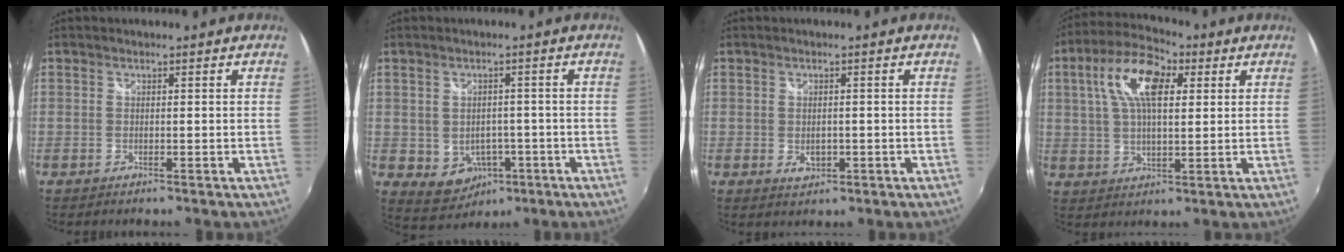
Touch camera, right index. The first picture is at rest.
{"total": 7.0, "force": [-2.5, 5.9, 2.9], "torque": [-0.070, -0.001, -0.016]}
{"total": 1.8, "force": [-0.3, 1.4, 1.0], "torque": [-0.016, -0.002, -0.005]}
{"total": 12.5, "force": [4.1, 5.8, 10.2], "torque": [-0.195, 0.031, 0.067]}